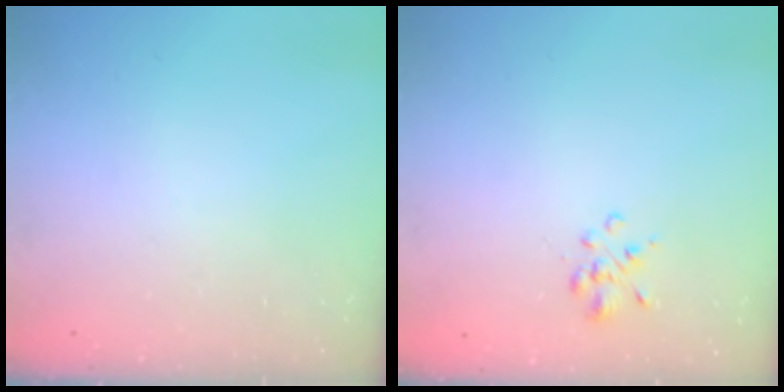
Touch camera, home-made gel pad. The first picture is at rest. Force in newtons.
{"total": 1.9, "press": 1.7, "slide": 0.8}